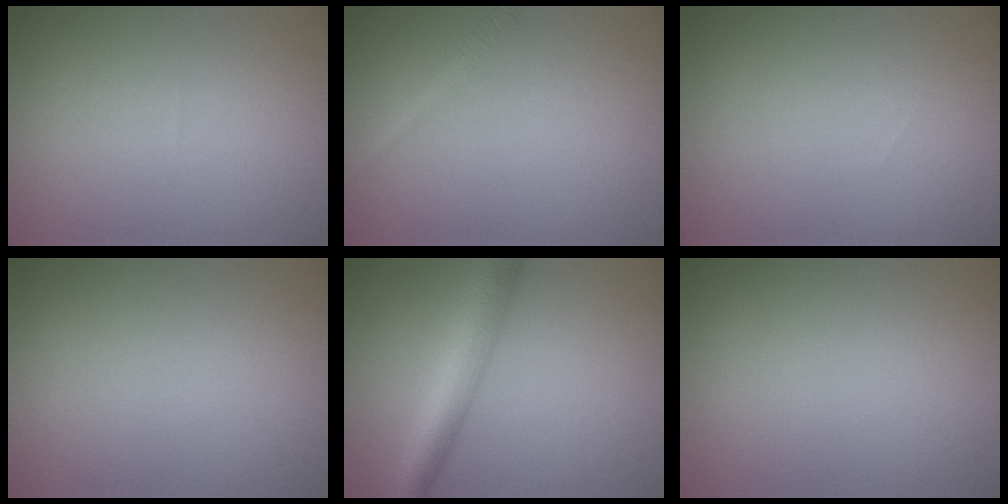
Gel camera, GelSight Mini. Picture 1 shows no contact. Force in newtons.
{"total": 1.3, "press": 1.3, "slide": 0.0}
{"total": 0.0}
{"total": 0.0}
{"total": 5.6, "press": 5.6, "slide": 0.1}
{"total": 0.0}